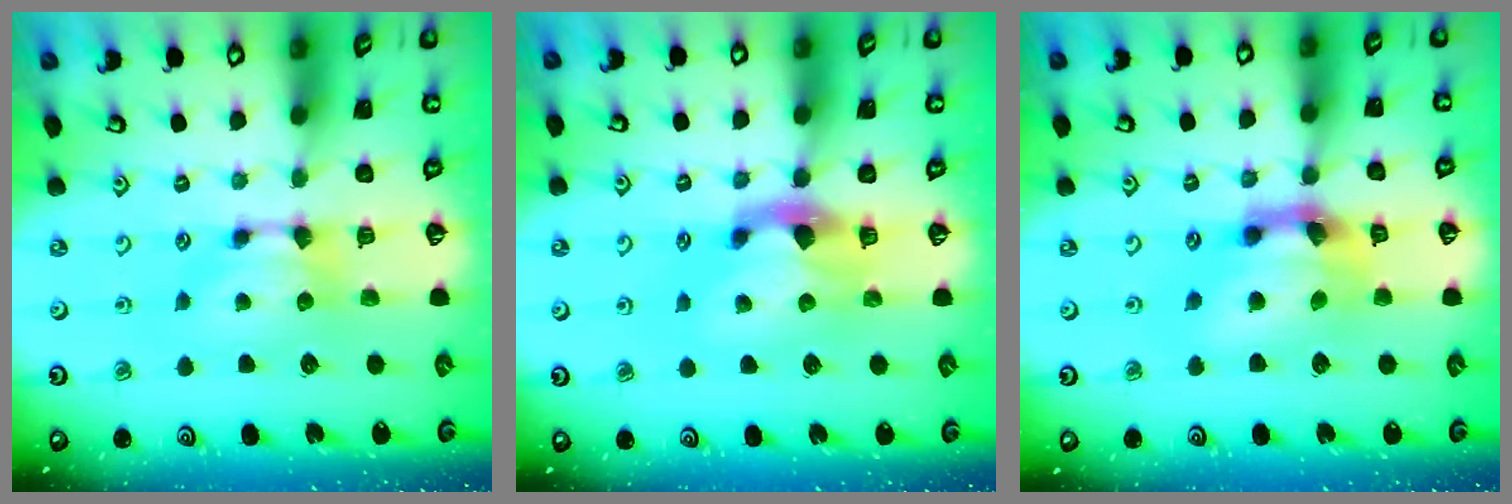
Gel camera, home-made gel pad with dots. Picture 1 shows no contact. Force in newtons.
{"total": 2.8, "press": 2.5, "slide": 1.3}
{"total": 6.4, "press": 5.9, "slide": 2.4}